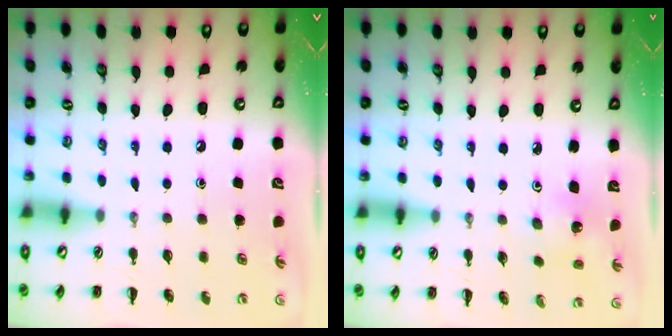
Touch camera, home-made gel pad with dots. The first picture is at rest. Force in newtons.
{"total": 3.0, "press": 2.8, "slide": 1.0}